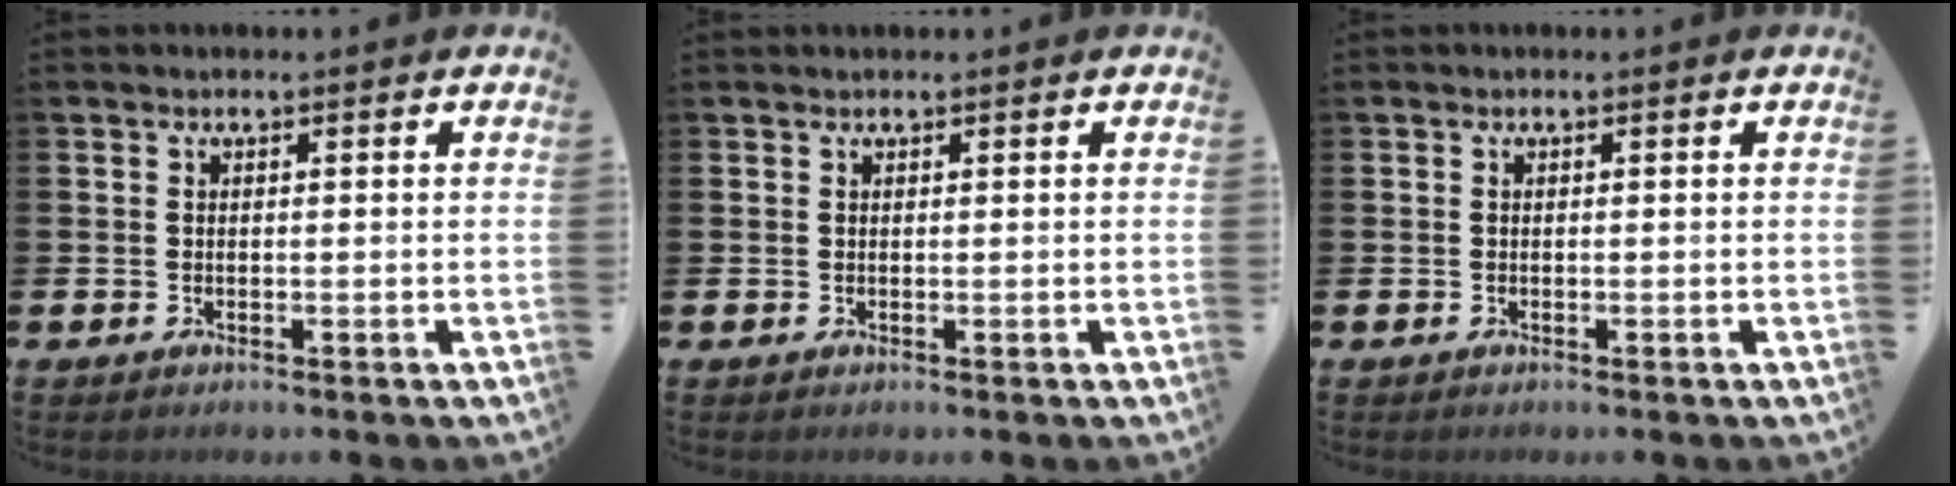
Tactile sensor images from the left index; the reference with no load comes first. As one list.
[{"total": 0.0}, {"total": 0.0}]